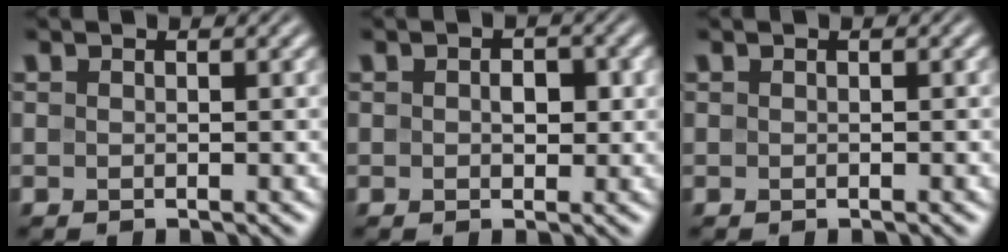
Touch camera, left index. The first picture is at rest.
{"total": 2.0, "force": [0.2, 1.3, 1.5], "torque": [-0.022, 0.000, 0.001]}
{"total": 0.0}